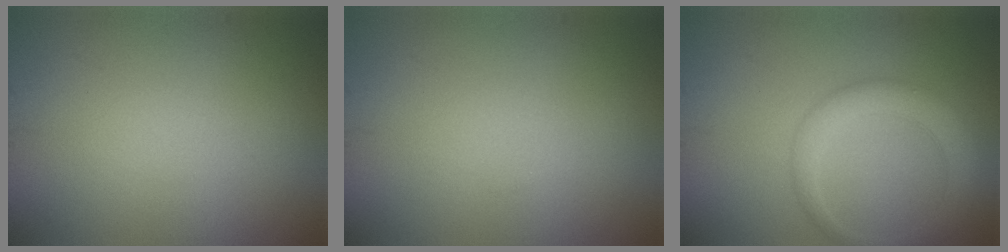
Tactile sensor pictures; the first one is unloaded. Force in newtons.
{"total": 0.0}
{"total": 3.5, "press": 3.5, "slide": 0.1}